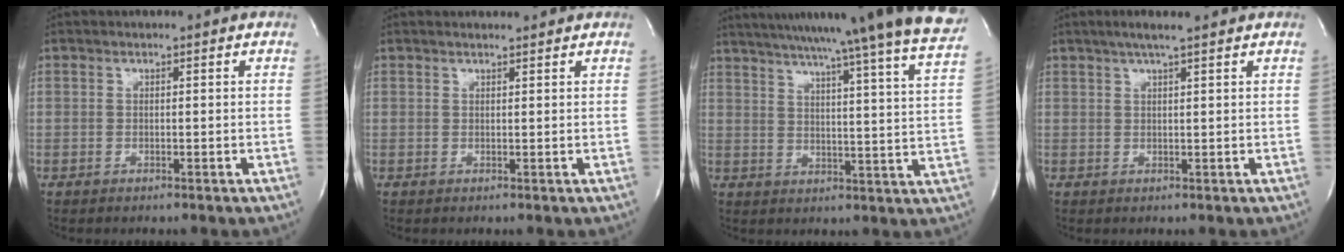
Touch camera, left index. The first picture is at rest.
{"total": 1.9, "force": [1.8, 0.1, 0.3], "torque": [-0.010, 0.009, 0.027]}
{"total": 30.1, "force": [26.4, -0.6, 14.4], "torque": [-0.218, -0.063, 0.329]}
{"total": 4.5, "force": [3.4, 0.0, 2.9], "torque": [-0.052, 0.017, 0.058]}